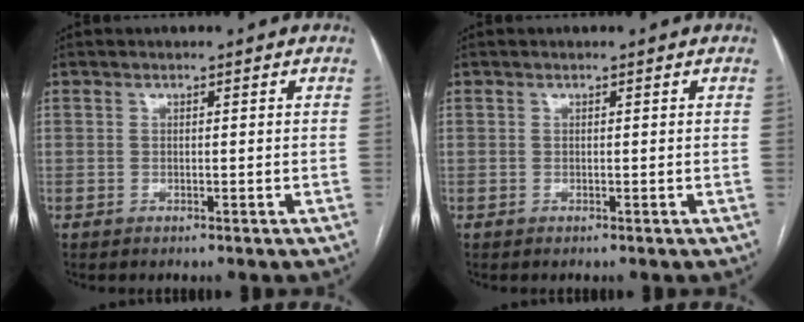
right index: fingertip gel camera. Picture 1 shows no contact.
{"total": 0.0}